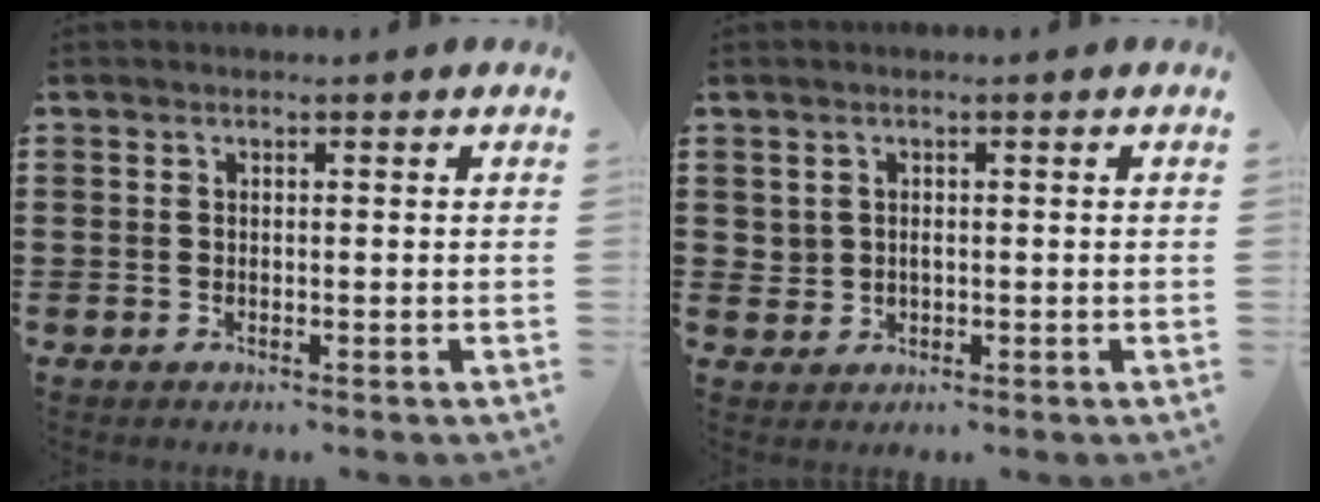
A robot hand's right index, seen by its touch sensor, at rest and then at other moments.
{"total": 1.2, "force": [0.3, 1.1, 0.4], "torque": [-0.012, 0.007, 0.005]}